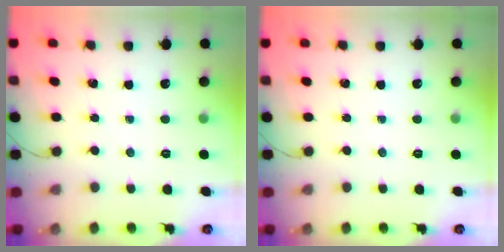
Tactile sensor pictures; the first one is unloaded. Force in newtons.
{"total": 0.0}